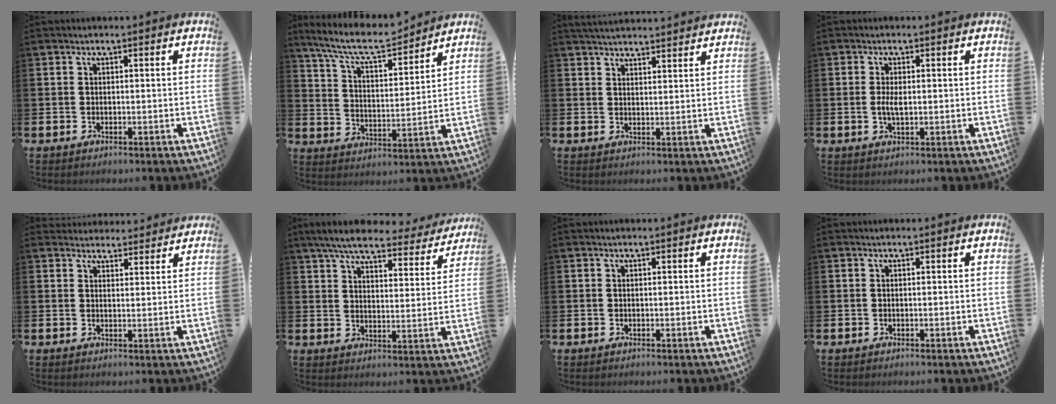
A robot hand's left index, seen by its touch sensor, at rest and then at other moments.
{"total": 8.7, "force": [8.0, 1.6, 3.2], "torque": [-0.091, -0.046, 0.141]}
{"total": 3.3, "force": [3.3, 0.0, 0.2], "torque": [-0.009, -0.015, 0.061]}
{"total": 2.3, "force": [0.0, 0.9, 2.1], "torque": [-0.034, -0.001, -0.002]}
{"total": 3.4, "force": [3.2, 0.9, -0.3], "torque": [0.007, -0.017, 0.058]}
{"total": 6.9, "force": [6.2, 1.2, 2.6], "torque": [-0.064, -0.034, 0.105]}
{"total": 0.0}
{"total": 0.0}